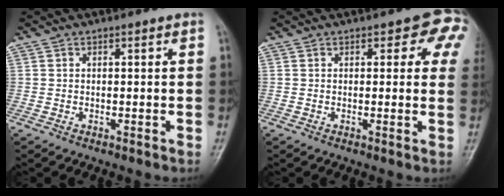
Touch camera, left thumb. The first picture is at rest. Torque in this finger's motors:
{"motor_torque": [0.38, 0.53, 0.10, -0.15, 0.02]}